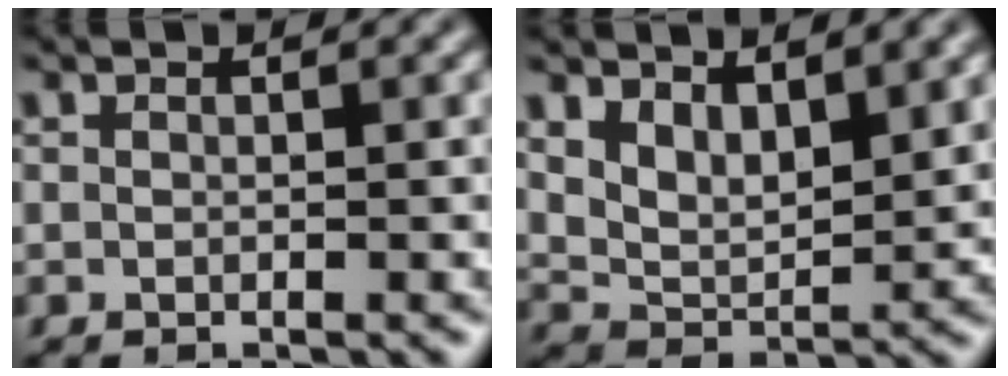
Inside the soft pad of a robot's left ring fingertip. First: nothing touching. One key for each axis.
{"total": 4.6, "fx": 2.5, "fy": 2.4, "fz": 3.1, "tx": -0.066, "ty": -0.016, "tz": 0.050}